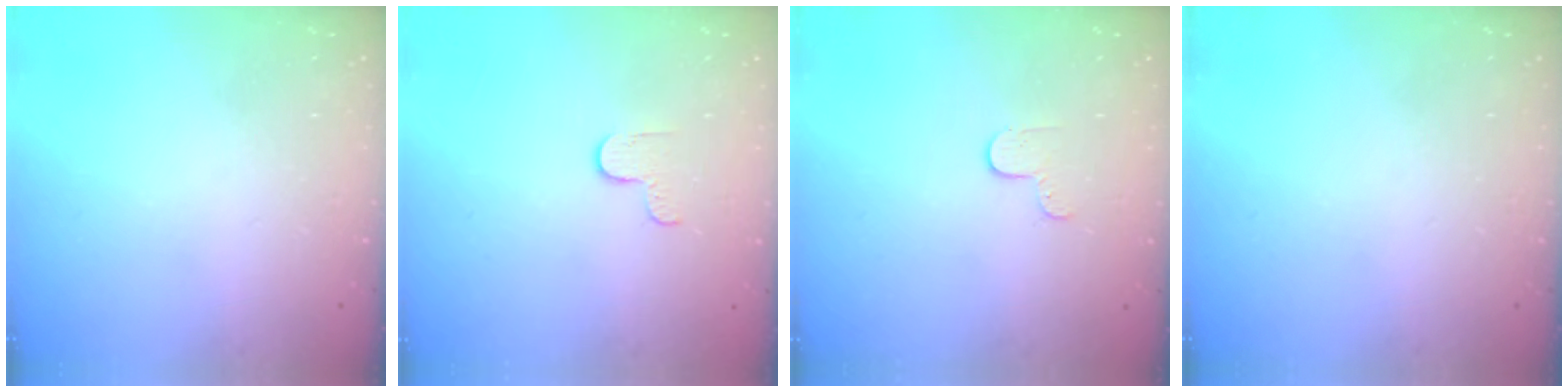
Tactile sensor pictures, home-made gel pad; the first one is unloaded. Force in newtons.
{"total": 2.7, "press": 2.6, "slide": 0.4}
{"total": 3.7, "press": 3.6, "slide": 0.3}
{"total": 0.0}